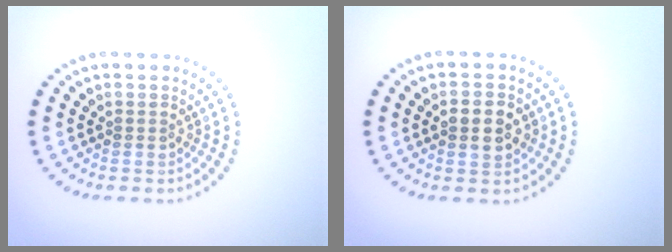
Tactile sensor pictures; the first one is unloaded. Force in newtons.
{"total": 3.1, "press": 3.1, "slide": 0.1}